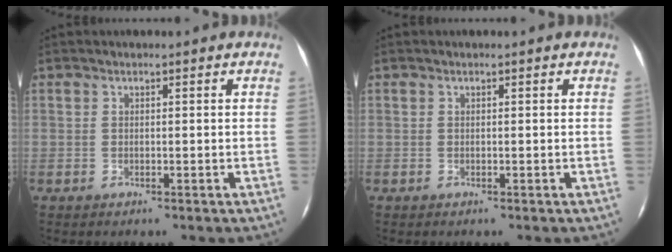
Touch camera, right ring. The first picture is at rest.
{"total": 0.0}